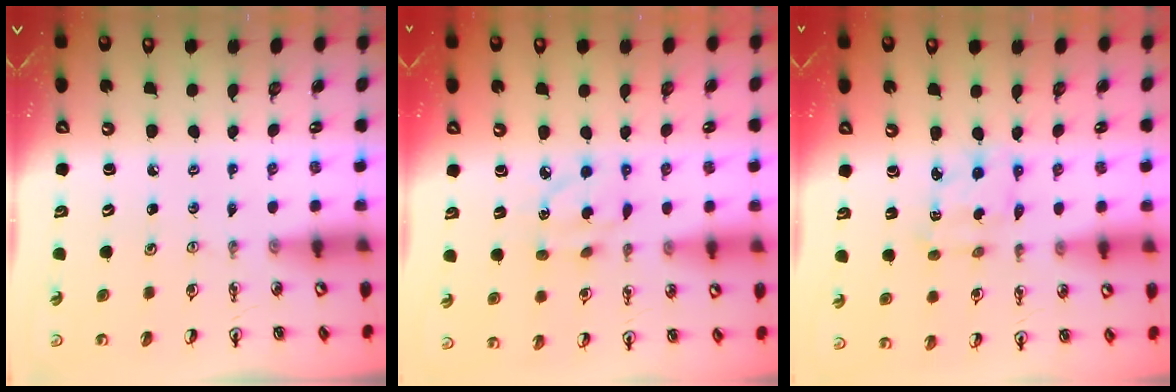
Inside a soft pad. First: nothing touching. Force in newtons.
{"total": 5.6, "press": 5.6, "slide": 0.4}
{"total": 2.3, "press": 2.3, "slide": 0.3}